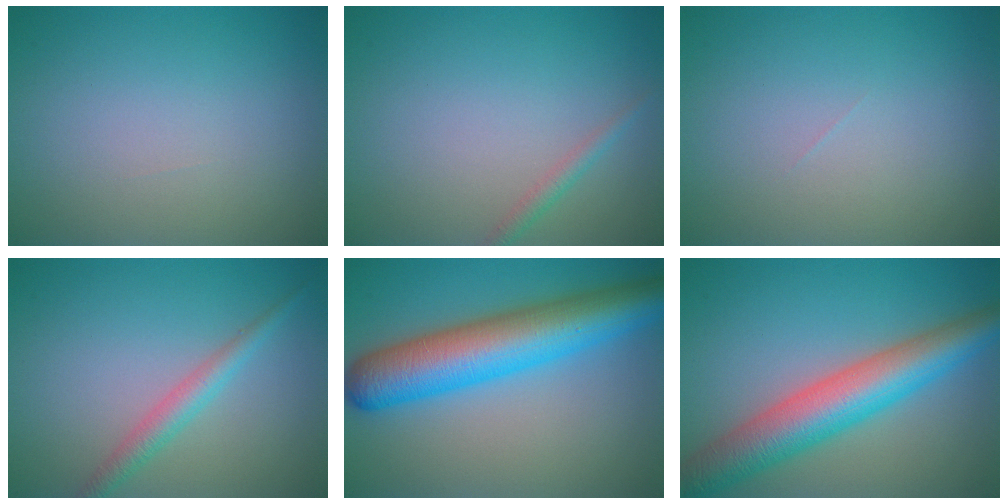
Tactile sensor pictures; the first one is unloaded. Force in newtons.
{"total": 1.2, "press": 1.2, "slide": 0.0}
{"total": 0.0}
{"total": 2.3, "press": 2.3, "slide": 0.1}
{"total": 9.8, "press": 9.8, "slide": 0.3}
{"total": 8.3, "press": 8.3, "slide": 0.3}